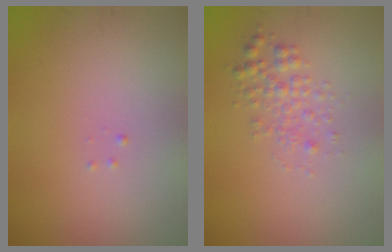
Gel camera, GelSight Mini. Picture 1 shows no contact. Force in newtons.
{"total": 1.8, "press": 1.8, "slide": 0.0}